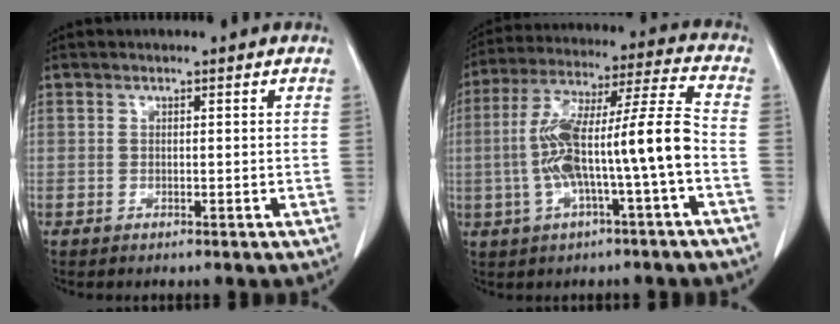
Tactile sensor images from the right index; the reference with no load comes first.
{"total": 14.6, "force": [-2.7, 0.8, 14.3], "torque": [-0.271, 0.030, -0.048]}